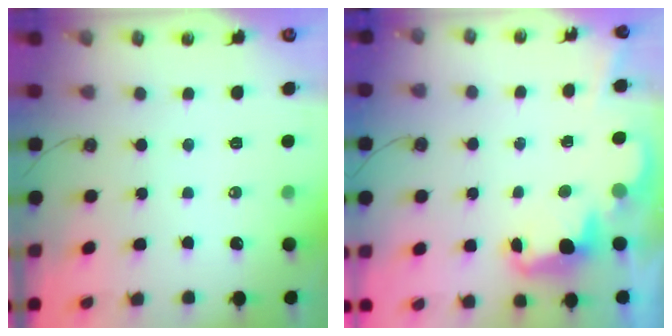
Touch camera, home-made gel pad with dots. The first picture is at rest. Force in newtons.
{"total": 2.5, "press": 2.5, "slide": 0.6}